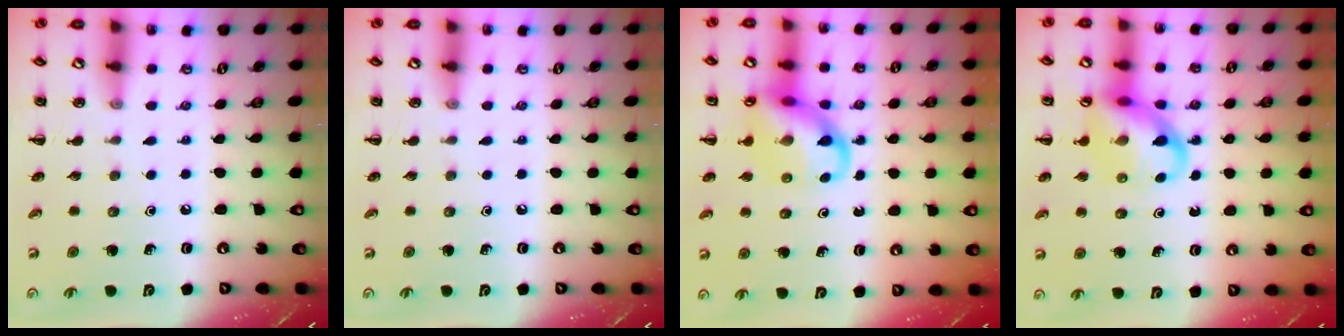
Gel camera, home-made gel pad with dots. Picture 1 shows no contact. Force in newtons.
{"total": 0.0}
{"total": 13.5, "press": 13.3, "slide": 1.9}
{"total": 13.3, "press": 13.1, "slide": 2.1}